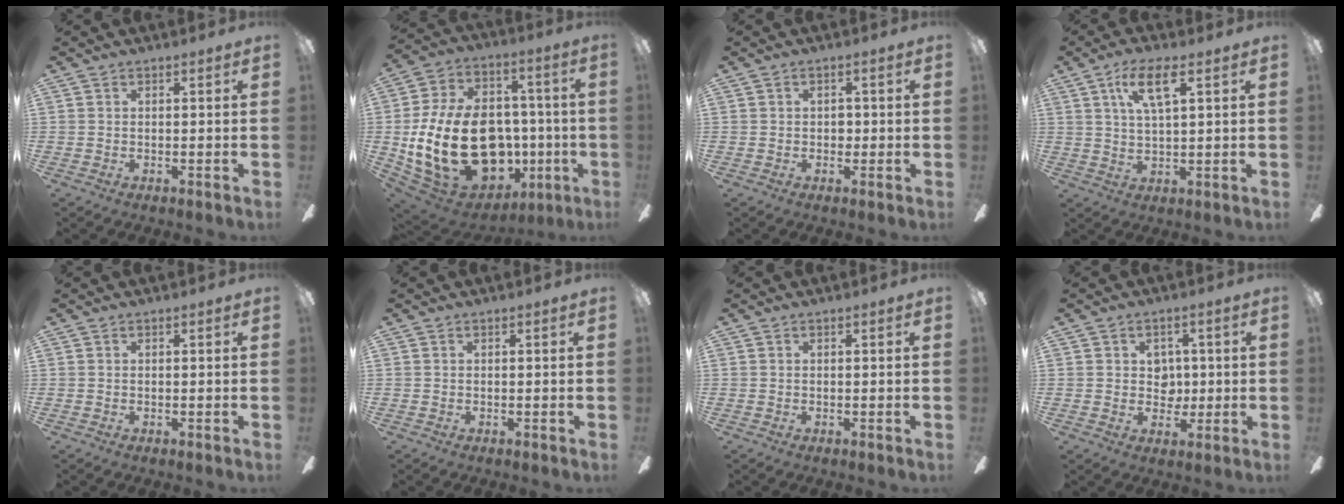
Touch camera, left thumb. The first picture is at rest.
{"total": 26.9, "force": [-3.7, 18.0, 19.5], "torque": [-0.396, 0.011, -0.032]}
{"total": 2.1, "force": [0.0, 1.6, 1.3], "torque": [-0.026, 0.007, -0.002]}
{"total": 8.6, "force": [4.2, 2.7, 7.0], "torque": [-0.128, -0.001, 0.069]}
{"total": 0.0}
{"total": 0.0}
{"total": 0.0}
{"total": 4.5, "force": [0.7, 4.0, 1.9], "torque": [-0.023, 0.001, 0.009]}